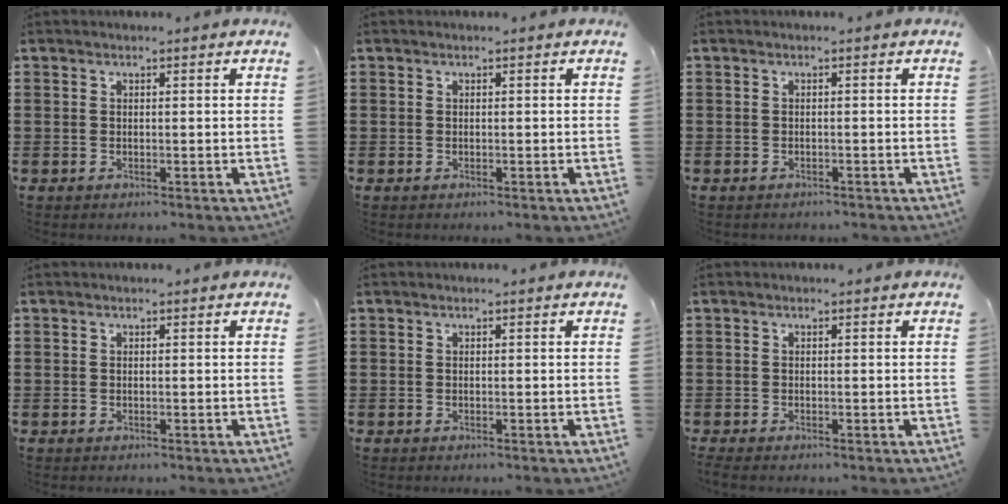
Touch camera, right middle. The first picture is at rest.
{"total": 0.0}
{"total": 0.6, "force": [-0.5, 0.1, 0.0], "torque": [-0.003, -0.002, -0.011]}
{"total": 0.0}
{"total": 0.0}
{"total": 0.5, "force": [-0.5, 0.0, 0.2], "torque": [-0.006, -0.005, -0.008]}